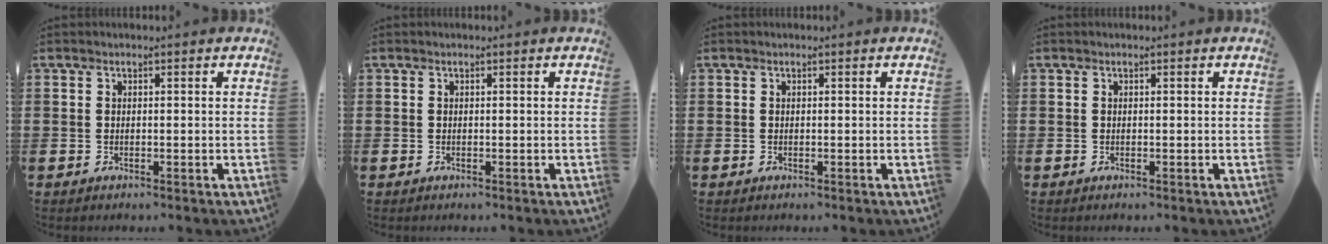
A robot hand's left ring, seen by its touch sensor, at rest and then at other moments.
{"total": 0.0}
{"total": 0.0}
{"total": 0.0}